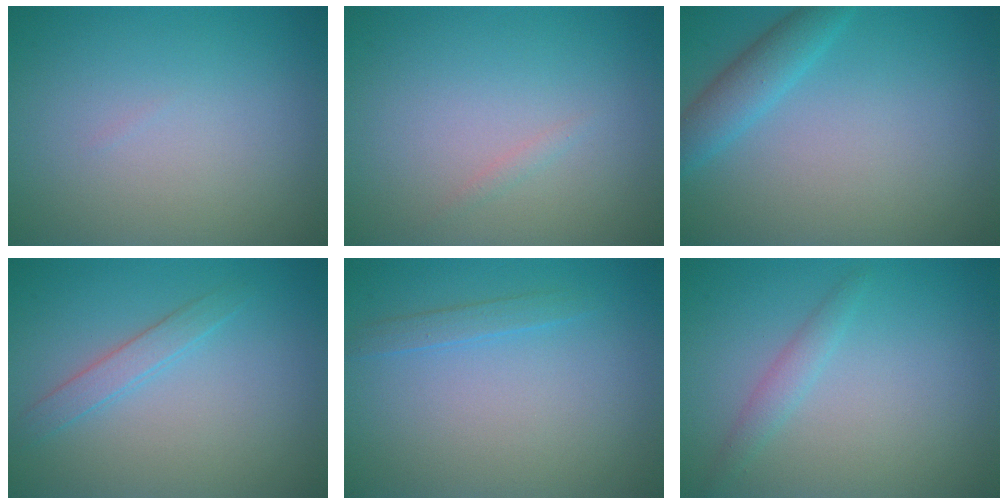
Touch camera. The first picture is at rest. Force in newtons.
{"total": 0.6, "press": 0.6, "slide": 0.1}
{"total": 2.9, "press": 2.9, "slide": 0.2}
{"total": 1.7, "press": 1.7, "slide": 0.1}
{"total": 1.1, "press": 1.1, "slide": 0.1}
{"total": 1.4, "press": 1.4, "slide": 0.1}